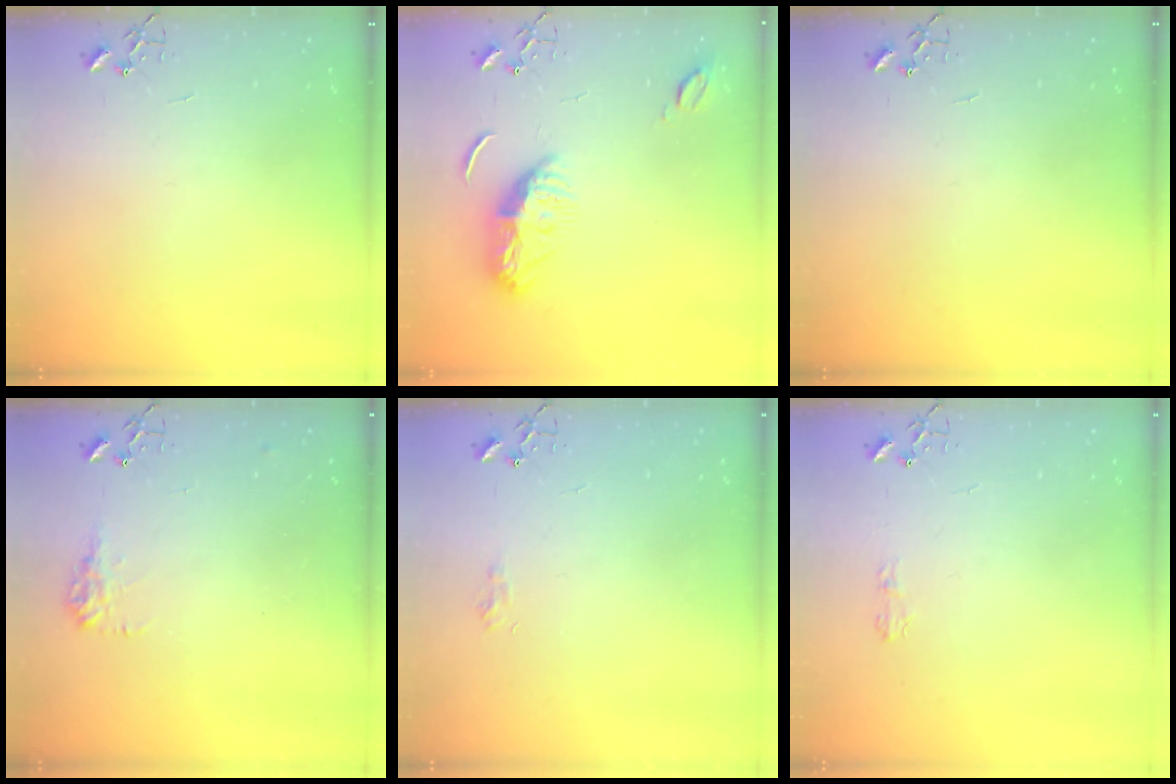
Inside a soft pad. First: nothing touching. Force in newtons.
{"total": 10.4, "press": 10.4, "slide": 0.1}
{"total": 0.0}
{"total": 9.2, "press": 9.2, "slide": 0.4}
{"total": 6.1, "press": 6.1, "slide": 0.8}
{"total": 5.0, "press": 5.0, "slide": 0.6}